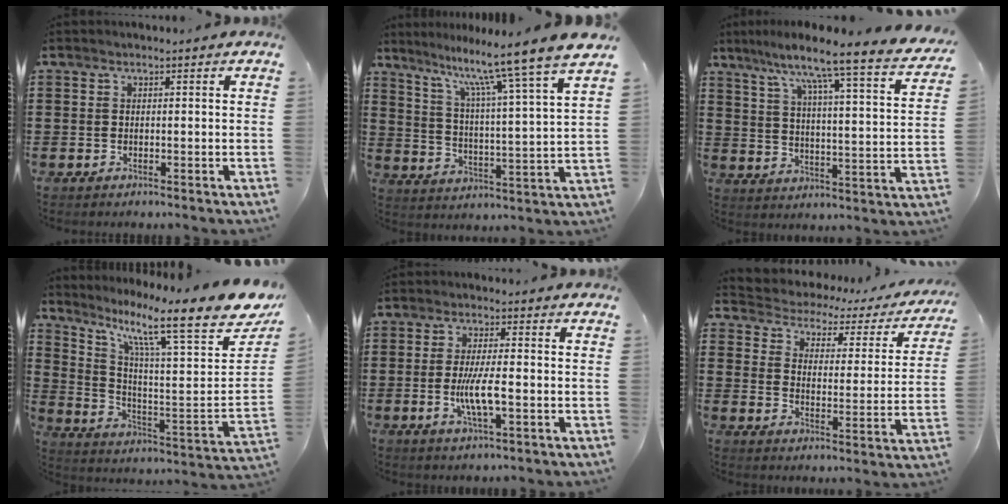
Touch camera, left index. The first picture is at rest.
{"total": 10.6, "force": [9.2, -1.9, 4.9], "torque": [-0.115, -0.071, 0.142]}
{"total": 7.4, "force": [6.4, -1.2, 3.6], "torque": [-0.084, -0.064, 0.091]}
{"total": 13.2, "force": [9.4, 1.5, 9.2], "torque": [-0.179, -0.074, 0.141]}
{"total": 5.8, "force": [-1.1, 1.1, 5.6], "torque": [-0.115, -0.006, -0.027]}
{"total": 2.1, "force": [1.9, 0.8, 0.1], "torque": [-0.020, -0.021, 0.020]}